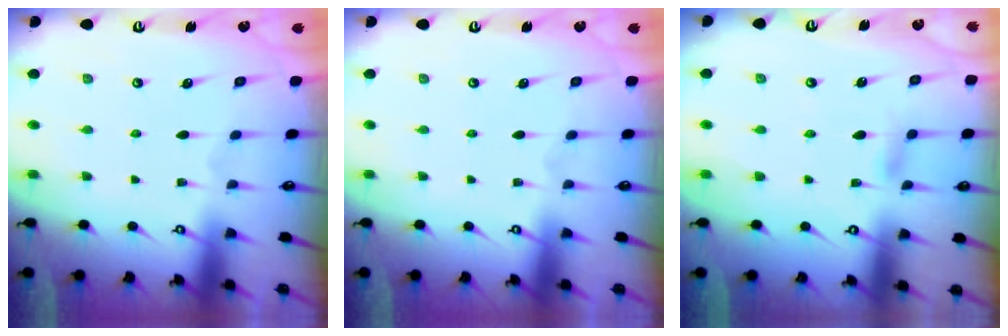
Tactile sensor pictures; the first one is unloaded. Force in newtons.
{"total": 0.0}
{"total": 4.7, "press": 4.7, "slide": 0.6}